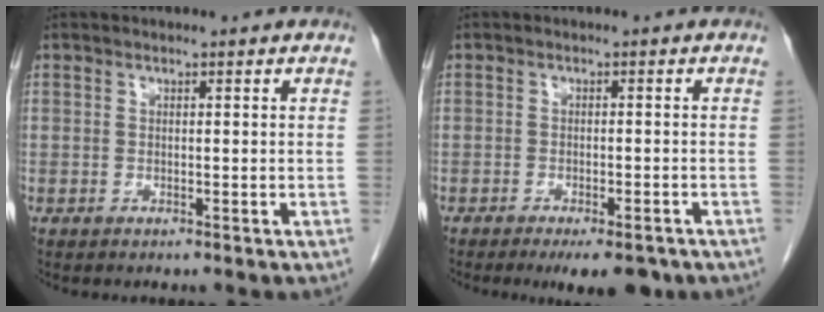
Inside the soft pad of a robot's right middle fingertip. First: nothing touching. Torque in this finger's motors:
{"motor_torque": [0.24, -0.18, 0.08, 0.02]}